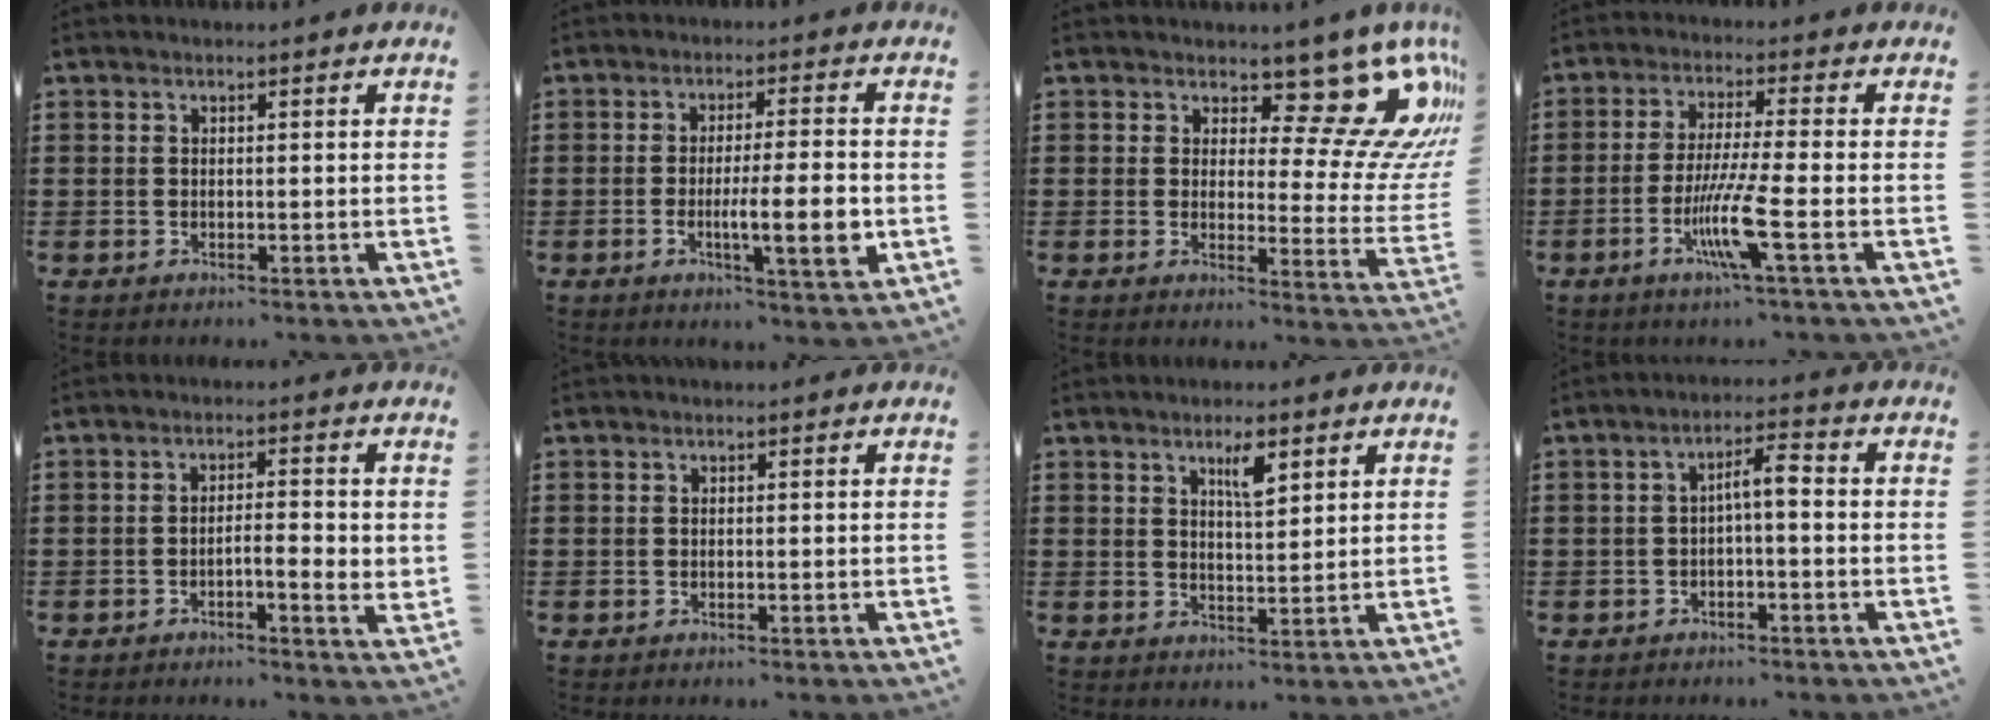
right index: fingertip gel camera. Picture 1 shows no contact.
{"total": 8.5, "force": [-1.6, 1.1, 8.2], "torque": [-0.134, -0.014, -0.028]}
{"total": 12.3, "force": [7.7, 4.8, 8.3], "torque": [-0.118, -0.059, 0.132]}
{"total": 8.4, "force": [-3.2, -0.1, 7.8], "torque": [-0.156, -0.022, -0.061]}
{"total": 3.3, "force": [-0.9, 0.6, 3.1], "torque": [-0.053, 0.001, -0.017]}
{"total": 0.0}
{"total": 4.1, "force": [2.4, 1.1, 3.2], "torque": [-0.053, 0.000, 0.036]}
{"total": 3.5, "force": [-0.6, 0.8, 3.3], "torque": [-0.065, 0.011, -0.016]}